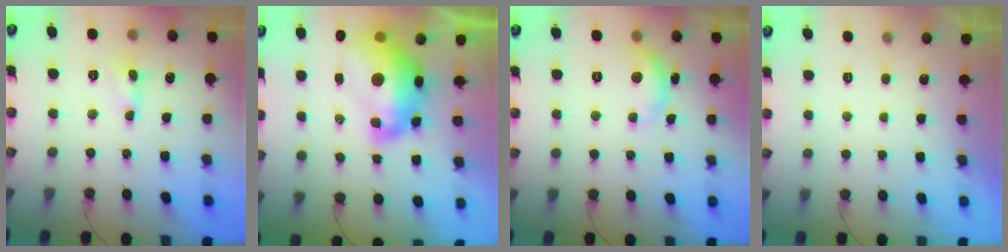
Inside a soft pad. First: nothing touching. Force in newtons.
{"total": 18.1, "press": 18.0, "slide": 1.6}
{"total": 9.6, "press": 9.6, "slide": 0.4}
{"total": 0.0}